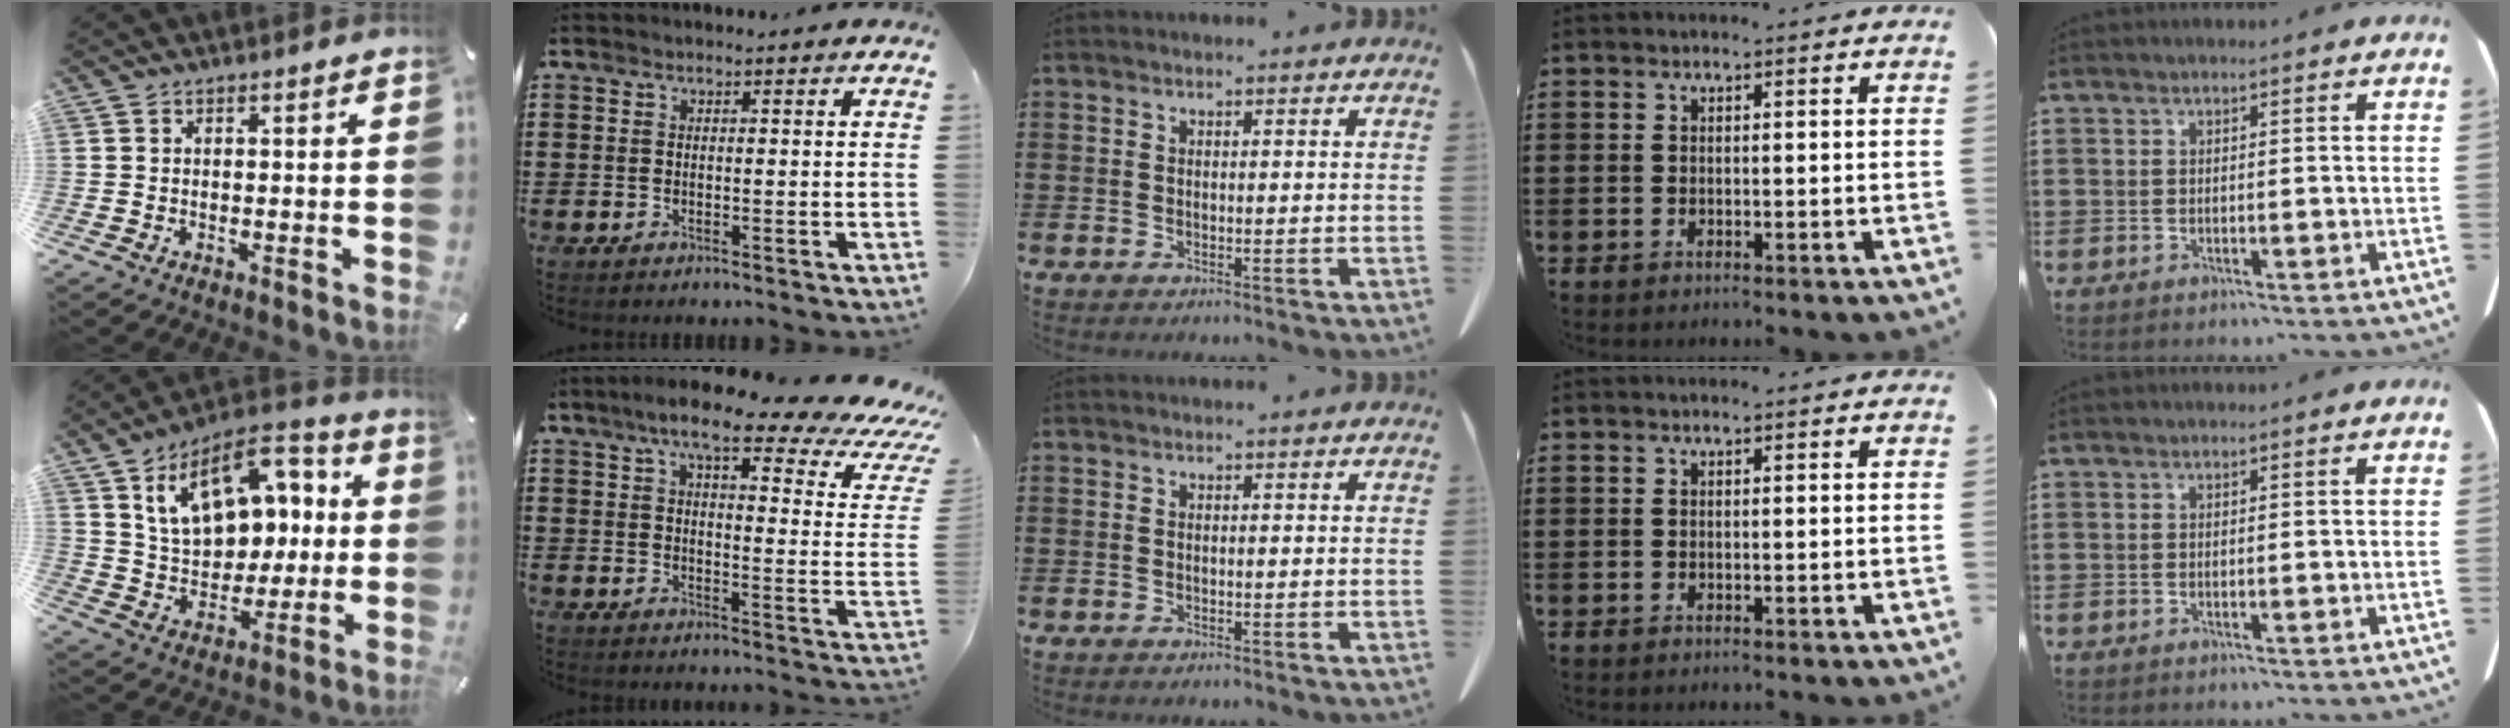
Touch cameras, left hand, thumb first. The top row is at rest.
{"thumb": {"total": 18.4, "force": [7.2, 12.6, 11.3], "torque": [-0.192, -0.019, 0.131]}, "index": {"total": 11.2, "force": [8.0, 2.4, 7.4], "torque": [-0.140, -0.034, 0.128]}}